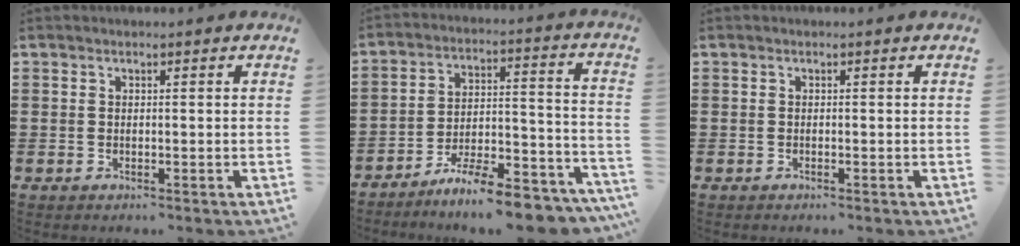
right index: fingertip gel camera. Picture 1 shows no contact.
{"total": 9.6, "force": [-8.7, 0.5, 4.1], "torque": [-0.046, 0.025, -0.164]}
{"total": 0.0}